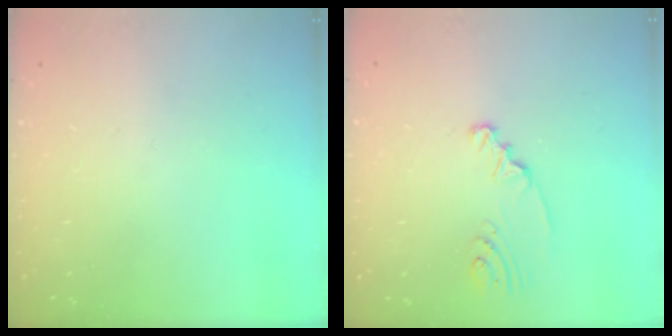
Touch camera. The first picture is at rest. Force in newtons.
{"total": 2.3, "press": 2.3, "slide": 0.3}